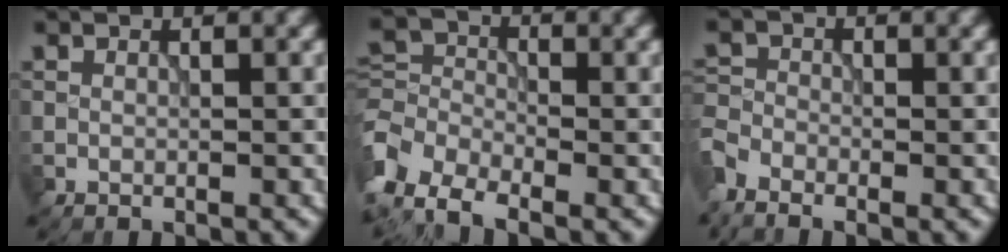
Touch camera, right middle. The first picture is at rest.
{"total": 4.6, "force": [-2.8, 2.8, 2.5], "torque": [-0.046, 0.002, -0.067]}
{"total": 2.8, "force": [-2.3, 1.1, 1.1], "torque": [-0.032, -0.008, -0.055]}